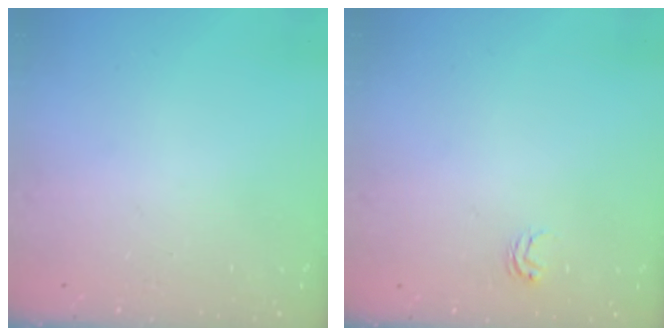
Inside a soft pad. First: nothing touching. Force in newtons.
{"total": 2.1, "press": 2.1, "slide": 0.2}